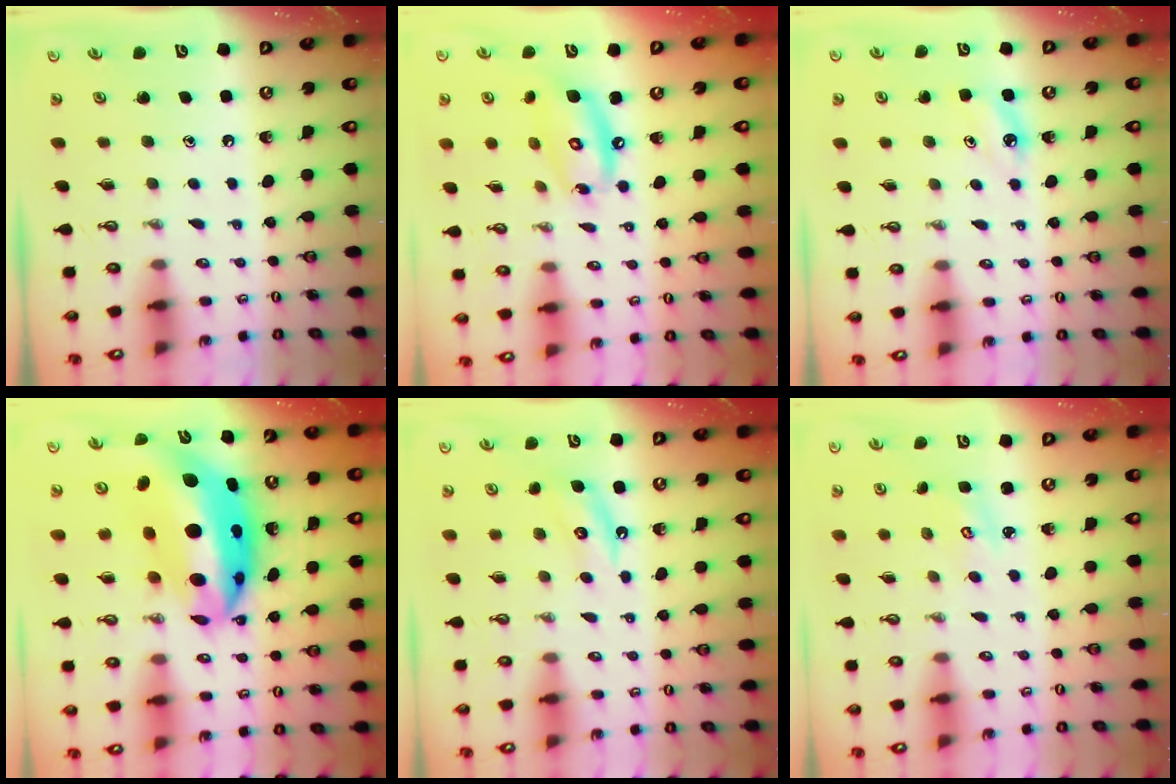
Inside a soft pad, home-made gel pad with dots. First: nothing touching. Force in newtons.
{"total": 13.5, "press": 13.5, "slide": 1.3}
{"total": 5.1, "press": 5.1, "slide": 0.6}
{"total": 20.7, "press": 20.7, "slide": 1.6}
{"total": 4.2, "press": 4.1, "slide": 0.7}
{"total": 2.1, "press": 2.1, "slide": 0.2}